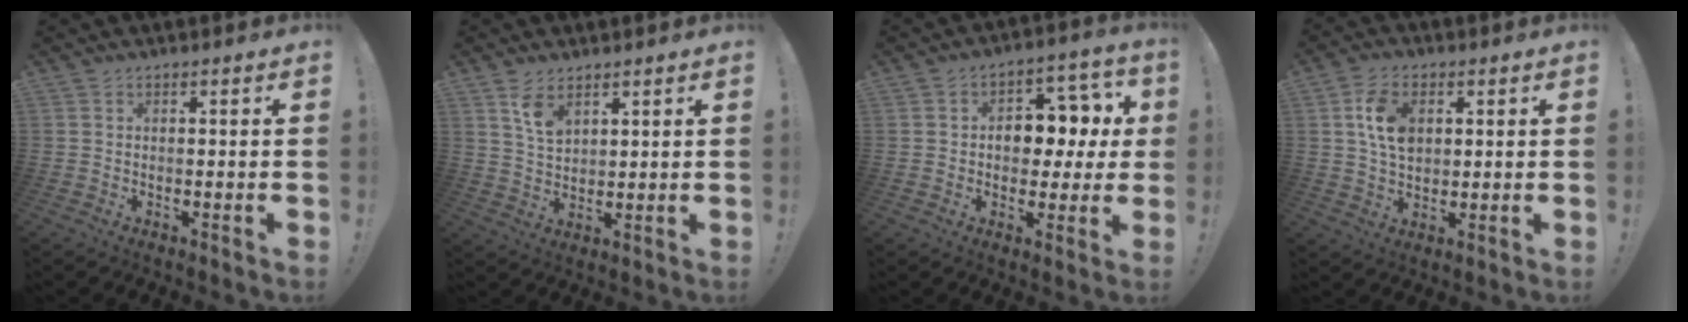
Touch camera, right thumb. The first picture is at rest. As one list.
[{"total": 6.4, "force": [4.1, 3.2, 3.8], "torque": [-0.059, -0.025, 0.072]}, {"total": 10.5, "force": [1.1, 7.9, 6.9], "torque": [-0.084, -0.005, 0.023]}, {"total": 9.7, "force": [2.5, 6.7, 6.6], "torque": [-0.118, 0.004, 0.046]}]